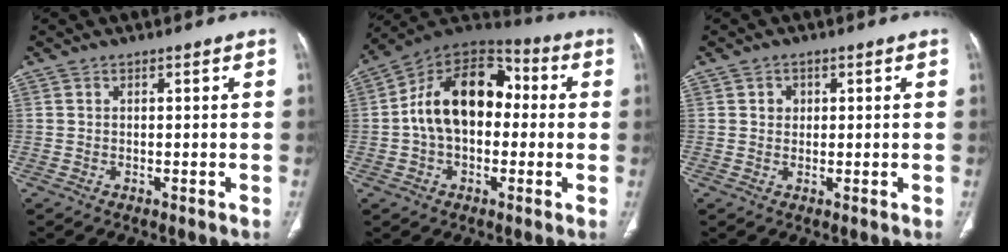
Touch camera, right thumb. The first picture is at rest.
{"total": 17.3, "force": [0.5, 11.4, 13.0], "torque": [-0.193, 0.044, -0.003]}
{"total": 1.8, "force": [0.5, 1.6, 0.7], "torque": [-0.001, 0.000, 0.007]}